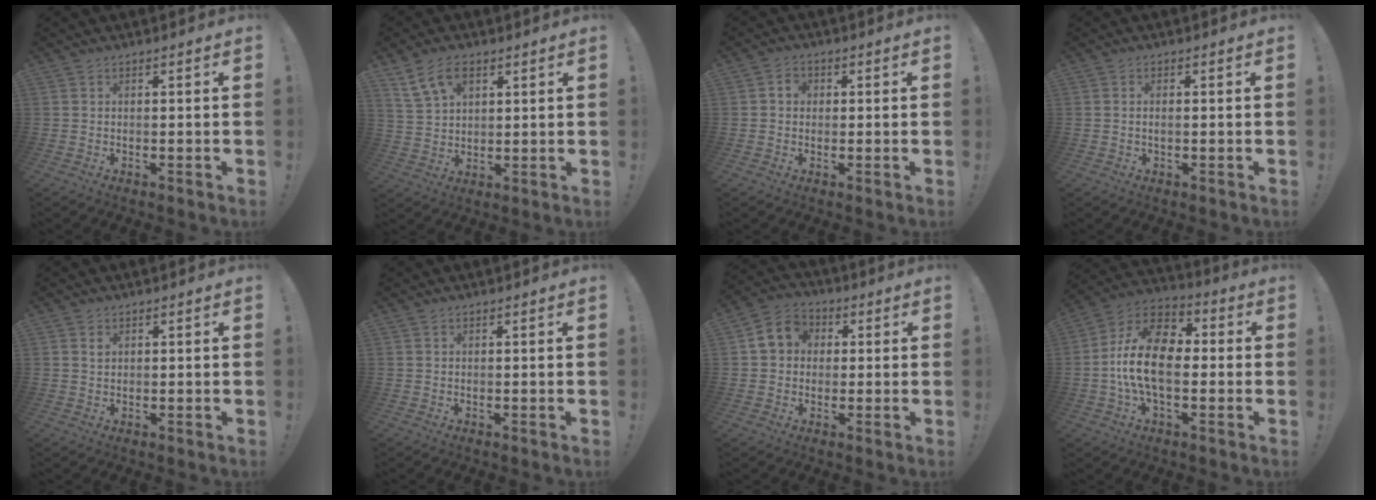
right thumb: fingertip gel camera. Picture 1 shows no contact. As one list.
[{"total": 9.7, "force": [5.2, 5.9, 5.7], "torque": [-0.104, -0.008, 0.103]}, {"total": 3.0, "force": [0.2, 2.5, 1.5], "torque": [-0.019, 0.004, 0.002]}, {"total": 1.1, "force": [-0.2, 0.3, 1.0], "torque": [-0.021, 0.004, -0.003]}, {"total": 1.1, "force": [0.8, 0.8, 0.0], "torque": [0.014, -0.005, 0.012]}, {"total": 0.0}, {"total": 8.2, "force": [1.3, 7.3, 3.4], "torque": [-0.047, 0.011, 0.031]}, {"total": 16.7, "force": [-1.8, 9.9, 13.3], "torque": [-0.243, 0.026, -0.026]}]